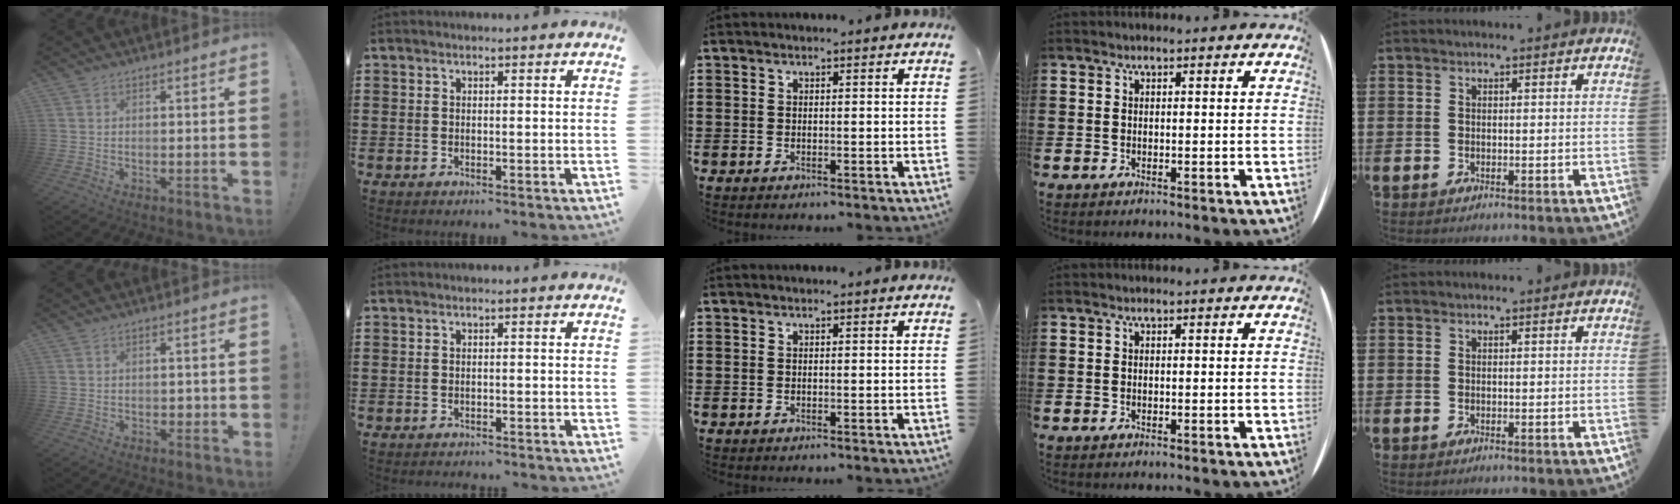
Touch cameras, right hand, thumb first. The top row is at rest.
{"thumb": {"total": 1.5, "force": [-0.4, 1.3, 0.7], "torque": [-0.009, 0.004, -0.008]}, "index": {"total": 0.8, "force": [-0.8, -0.1, -0.1], "torque": [-0.001, -0.002, -0.017]}}